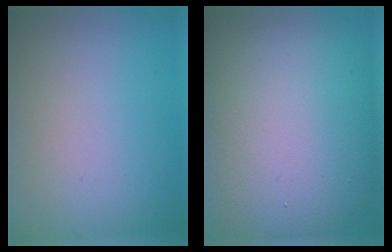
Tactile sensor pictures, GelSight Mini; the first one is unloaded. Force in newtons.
{"total": 16.8, "press": 16.7, "slide": 0.9}